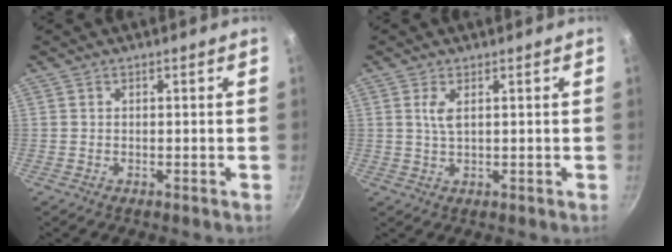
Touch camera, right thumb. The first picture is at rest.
{"total": 2.6, "force": [0.9, 0.9, 2.3], "torque": [-0.048, -0.005, 0.019]}